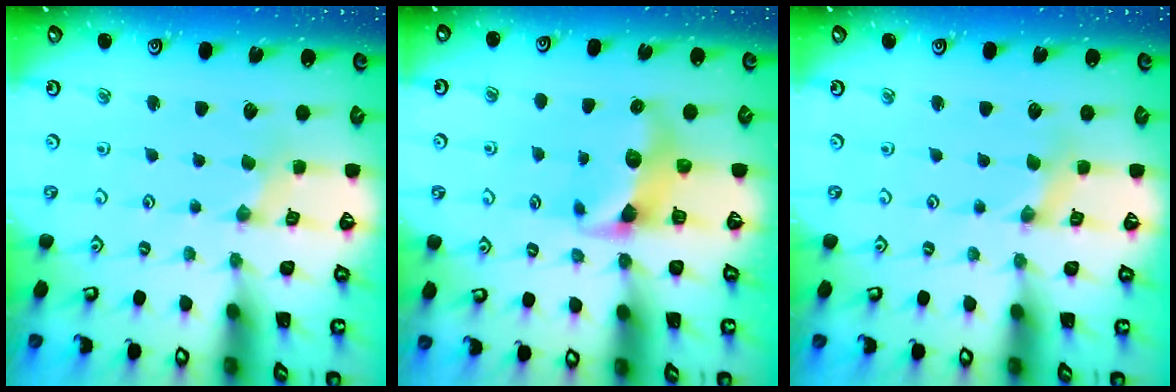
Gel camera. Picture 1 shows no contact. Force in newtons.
{"total": 7.0, "press": 7.0, "slide": 0.7}
{"total": 0.0}